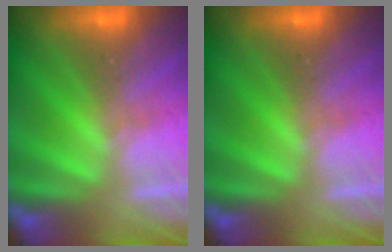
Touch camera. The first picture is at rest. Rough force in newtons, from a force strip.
{"total": 0.0}